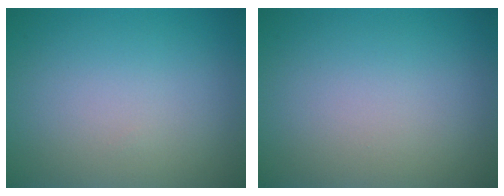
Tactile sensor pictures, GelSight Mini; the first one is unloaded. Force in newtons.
{"total": 0.0}